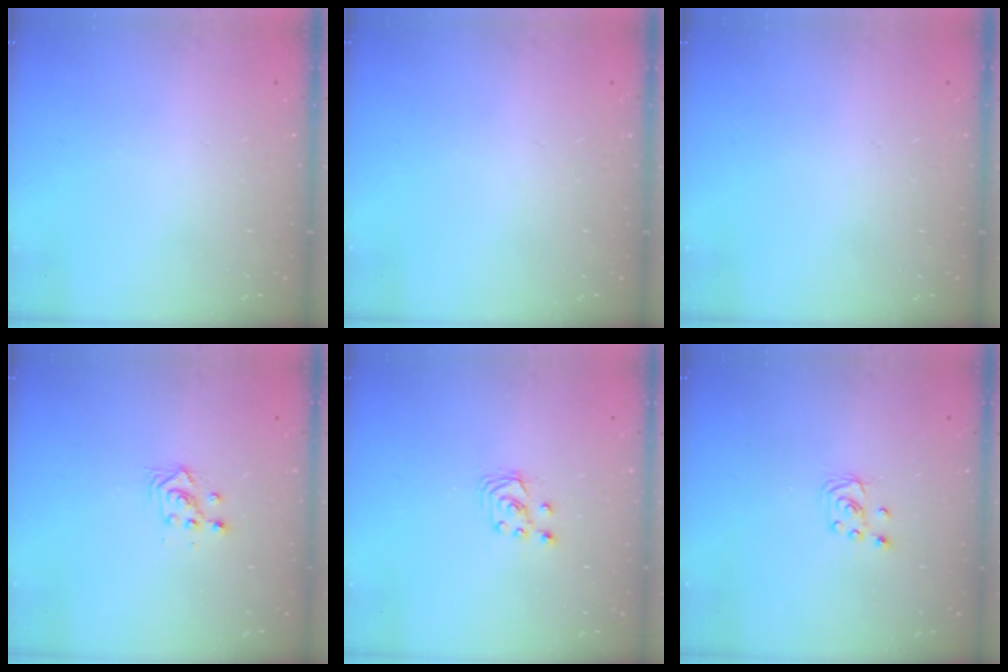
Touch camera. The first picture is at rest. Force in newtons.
{"total": 0.0}
{"total": 0.0}
{"total": 2.3, "press": 2.3, "slide": 0.1}
{"total": 3.0, "press": 3.0, "slide": 0.3}
{"total": 3.1, "press": 3.1, "slide": 0.2}